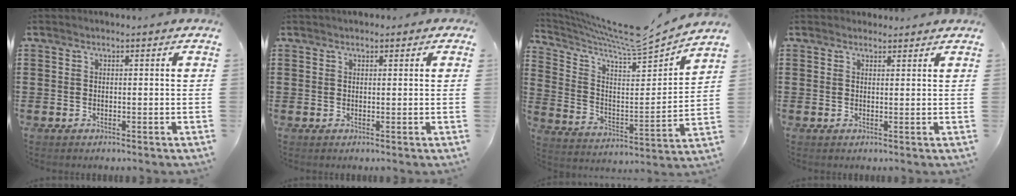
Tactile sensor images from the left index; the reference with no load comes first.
{"total": 0.9, "force": [0.7, 0.5, 0.4], "torque": [-0.008, 0.005, 0.012]}
{"total": 7.8, "force": [7.2, 0.7, 2.8], "torque": [-0.080, -0.064, 0.119]}
{"total": 1.4, "force": [1.3, 0.5, 0.0], "torque": [0.005, 0.000, 0.025]}